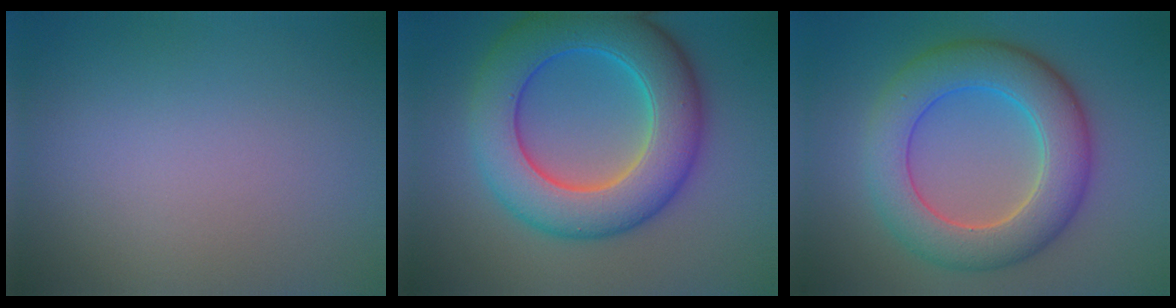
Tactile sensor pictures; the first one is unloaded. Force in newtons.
{"total": 10.3, "press": 10.2, "slide": 0.3}
{"total": 8.0, "press": 8.0, "slide": 0.3}